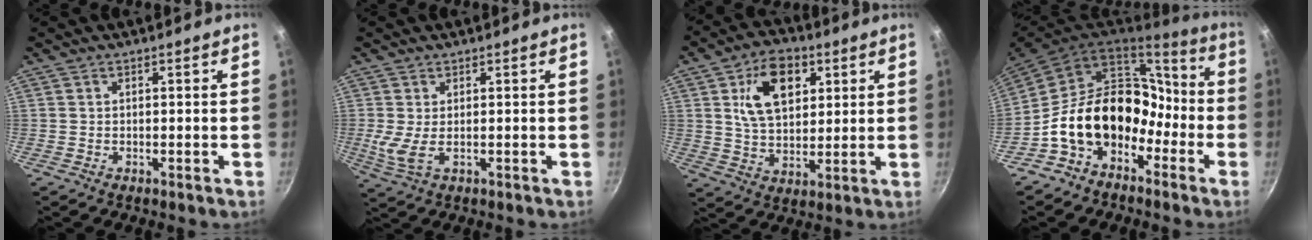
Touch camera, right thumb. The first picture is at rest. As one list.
[{"total": 4.0, "force": [0.3, 1.5, 3.7], "torque": [-0.081, -0.009, 0.015]}, {"total": 13.4, "force": [4.6, 8.6, 9.2], "torque": [-0.121, -0.012, 0.076]}, {"total": 19.2, "force": [-6.8, 13.7, 11.5], "torque": [-0.144, 0.084, -0.123]}]